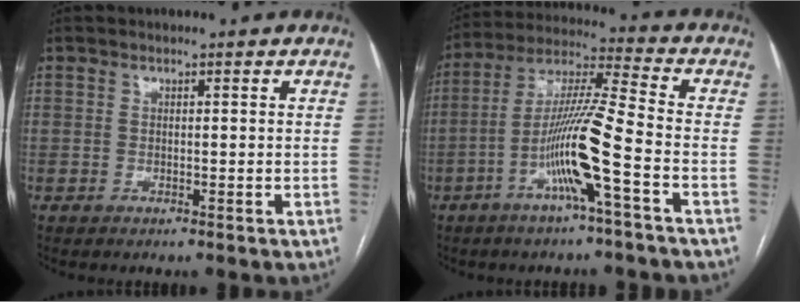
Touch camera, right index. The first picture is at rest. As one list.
[{"total": 12.4, "force": [-4.7, -0.8, 11.5], "torque": [-0.223, 0.008, -0.093]}]